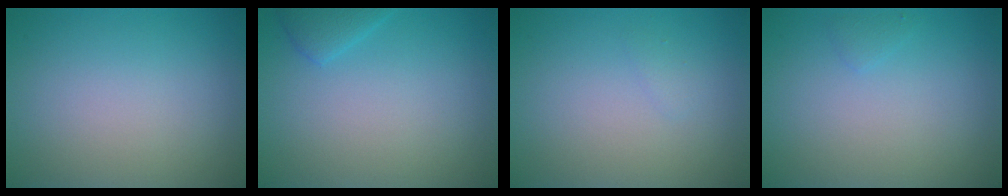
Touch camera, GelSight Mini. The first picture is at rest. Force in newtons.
{"total": 1.5, "press": 1.5, "slide": 0.2}
{"total": 0.6, "press": 0.6, "slide": 0.0}
{"total": 0.6, "press": 0.6, "slide": 0.0}